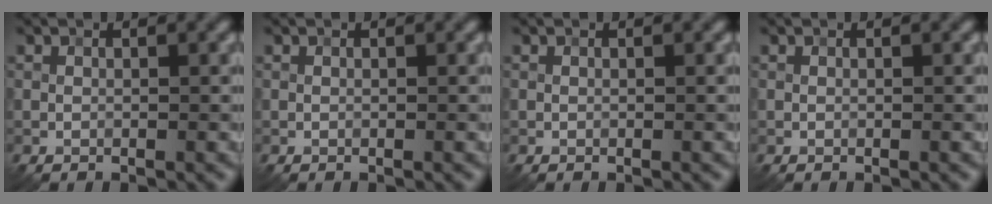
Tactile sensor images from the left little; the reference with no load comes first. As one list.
[{"total": 0.0}, {"total": 0.0}, {"total": 0.0}]